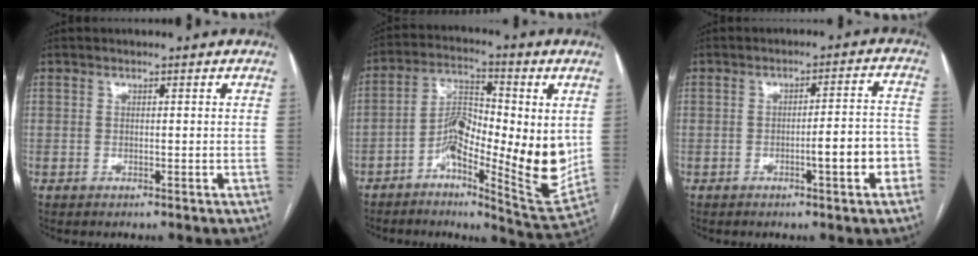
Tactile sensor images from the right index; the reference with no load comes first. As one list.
[{"total": 15.1, "force": [-1.6, 4.3, 14.4], "torque": [-0.232, 0.001, -0.029]}, {"total": 6.8, "force": [-2.7, 0.8, 6.2], "torque": [-0.077, 0.020, -0.032]}]